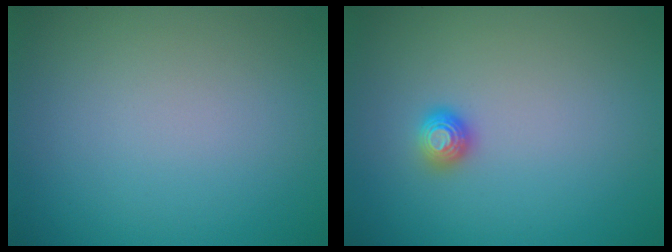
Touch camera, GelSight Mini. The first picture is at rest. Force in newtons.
{"total": 1.1, "press": 1.1, "slide": 0.4}